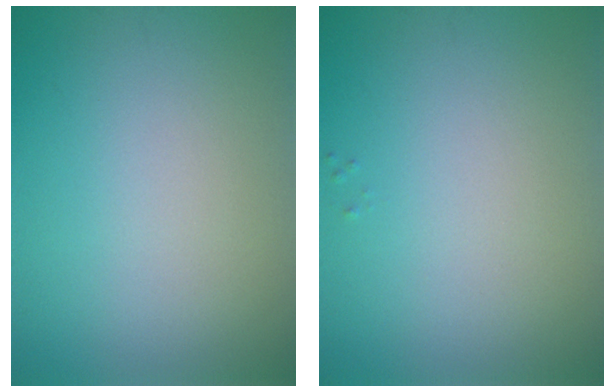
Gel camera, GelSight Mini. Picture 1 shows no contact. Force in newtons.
{"total": 0.0}